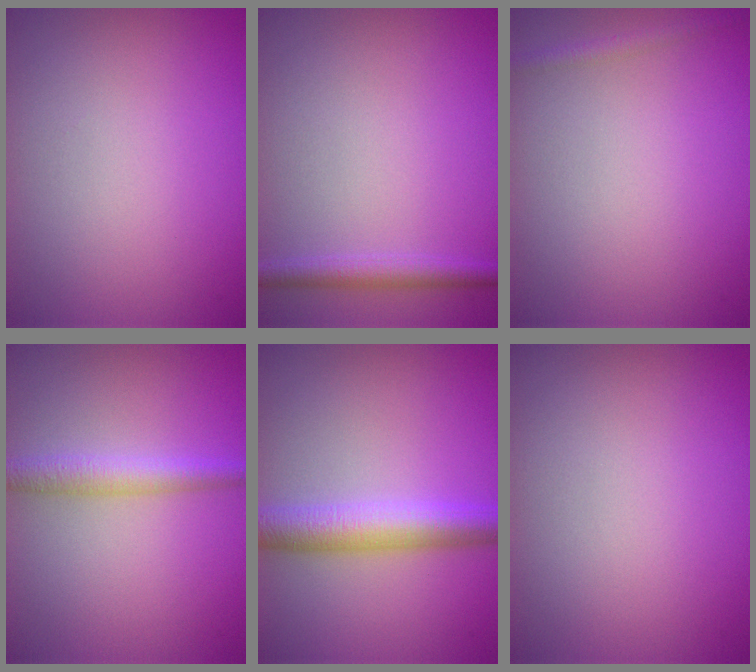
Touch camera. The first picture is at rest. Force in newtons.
{"total": 2.0, "press": 2.0, "slide": 0.1}
{"total": 1.1, "press": 1.1, "slide": 0.1}
{"total": 2.6, "press": 2.6, "slide": 0.1}
{"total": 5.0, "press": 5.0, "slide": 0.1}
{"total": 0.0}